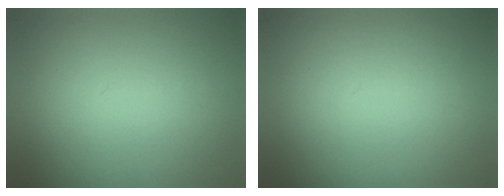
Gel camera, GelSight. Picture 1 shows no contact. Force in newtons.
{"total": 2.0}